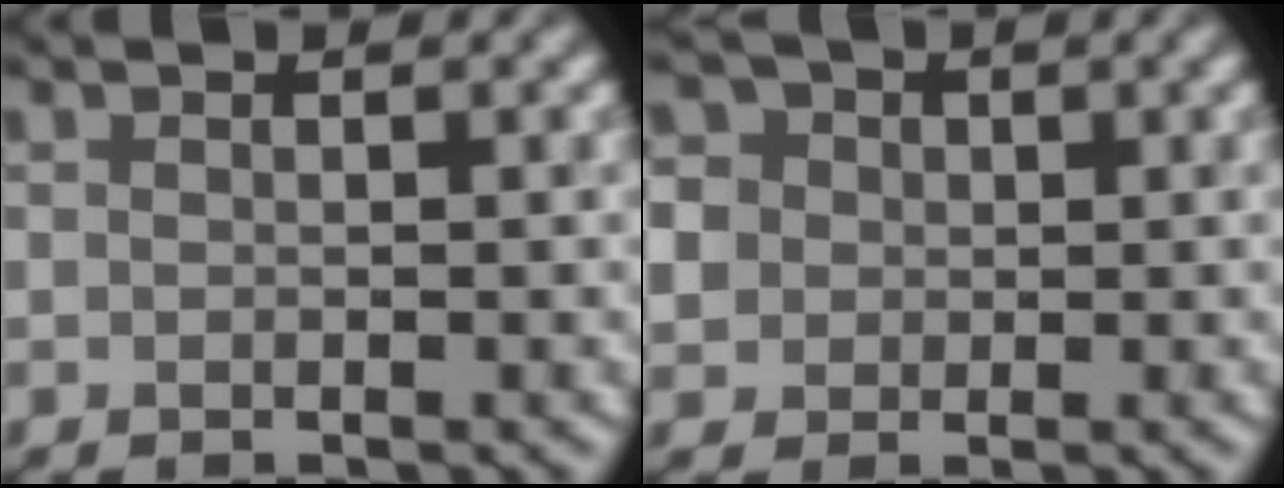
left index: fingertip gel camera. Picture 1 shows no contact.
{"total": 6.7, "force": [1.2, 6.1, 2.3], "torque": [-0.056, 0.035, -0.005]}